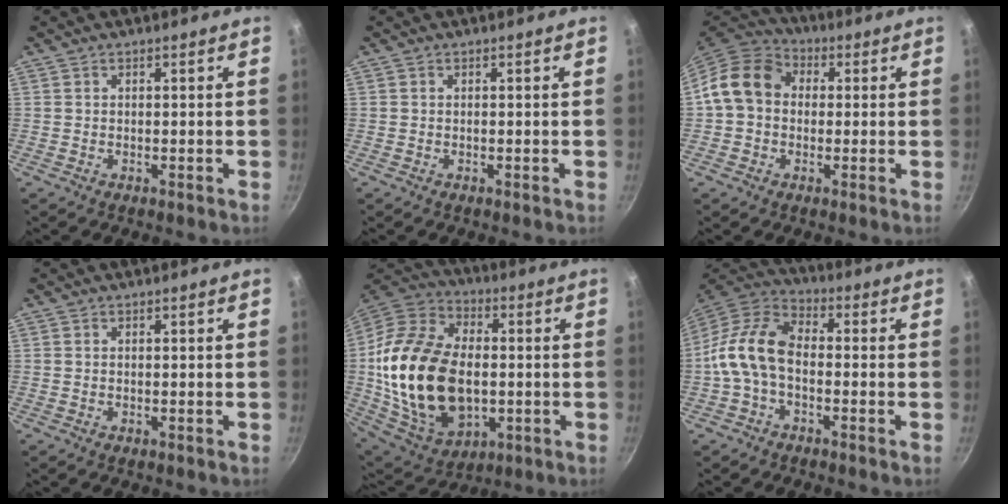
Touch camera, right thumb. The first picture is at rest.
{"total": 0.0}
{"total": 11.3, "force": [0.8, 9.3, 6.4], "torque": [-0.083, 0.027, -0.007]}
{"total": 0.0}
{"total": 27.4, "force": [-1.2, 17.7, 20.9], "torque": [-0.390, 0.011, -0.013]}
{"total": 11.7, "force": [-1.9, 7.3, 8.9], "torque": [-0.161, 0.041, -0.057]}